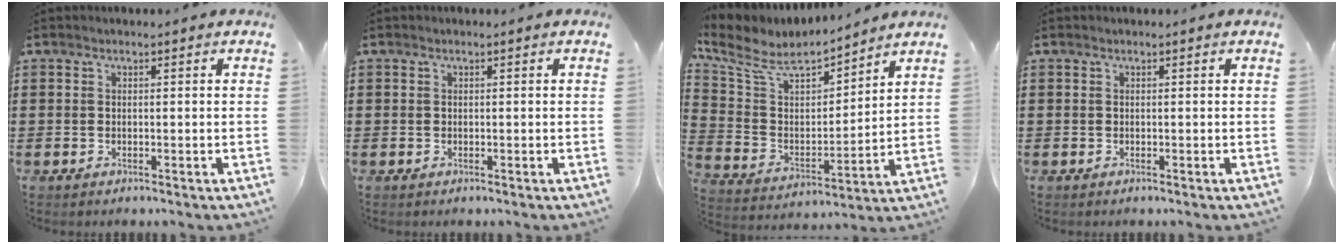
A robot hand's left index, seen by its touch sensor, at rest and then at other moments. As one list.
[{"total": 0.0}, {"total": 7.6, "force": [6.3, 2.8, 3.2], "torque": [-0.096, -0.037, 0.107]}, {"total": 0.0}]